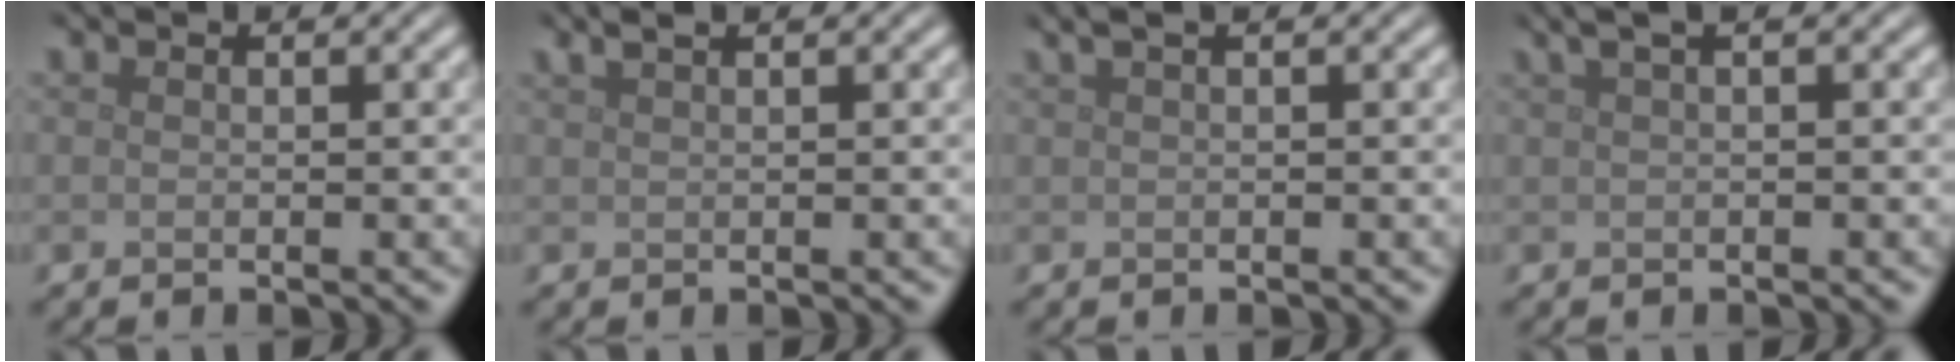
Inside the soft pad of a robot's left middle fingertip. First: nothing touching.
{"total": 1.7, "force": [1.1, 0.5, 1.1], "torque": [-0.016, 0.004, 0.014]}
{"total": 2.9, "force": [1.5, 1.2, 2.2], "torque": [-0.024, 0.015, 0.008]}
{"total": 2.9, "force": [1.4, 1.0, 2.3], "torque": [-0.029, 0.006, 0.017]}